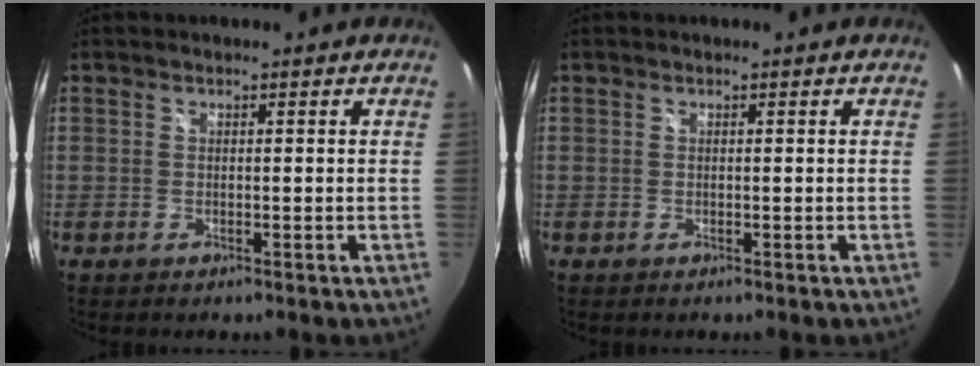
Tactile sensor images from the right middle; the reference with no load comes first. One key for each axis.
{"total": 0.0}